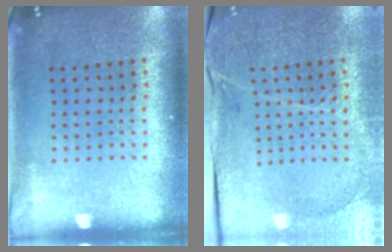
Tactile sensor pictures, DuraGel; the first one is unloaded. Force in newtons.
{"total": 3.4, "press": 3.4, "slide": 0.3}